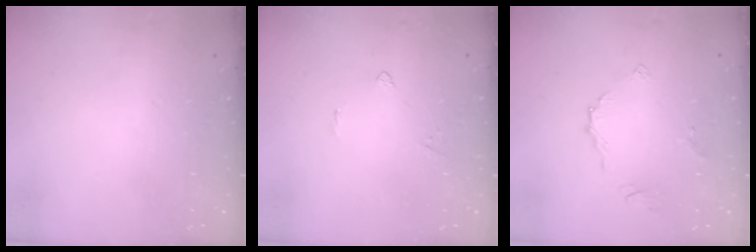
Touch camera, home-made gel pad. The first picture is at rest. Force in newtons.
{"total": 2.5, "press": 2.5, "slide": 0.4}
{"total": 4.9, "press": 4.9, "slide": 0.3}